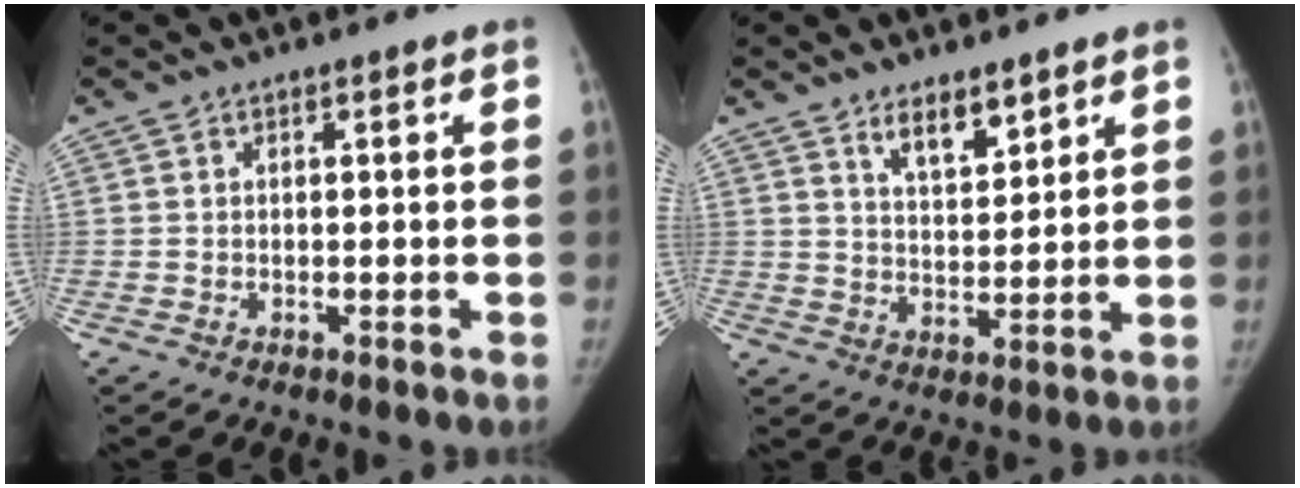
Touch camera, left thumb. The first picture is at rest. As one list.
[{"total": 6.3, "force": [4.5, 2.5, 3.6], "torque": [-0.037, -0.037, 0.080]}]